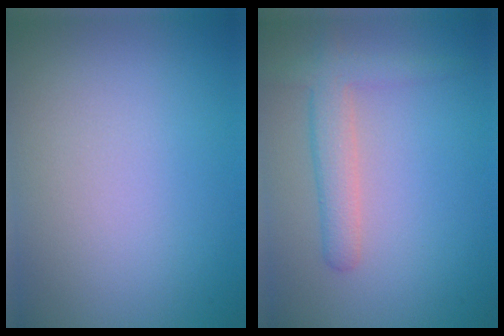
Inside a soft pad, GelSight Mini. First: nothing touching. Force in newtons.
{"total": 3.0, "press": 3.0, "slide": 0.2}